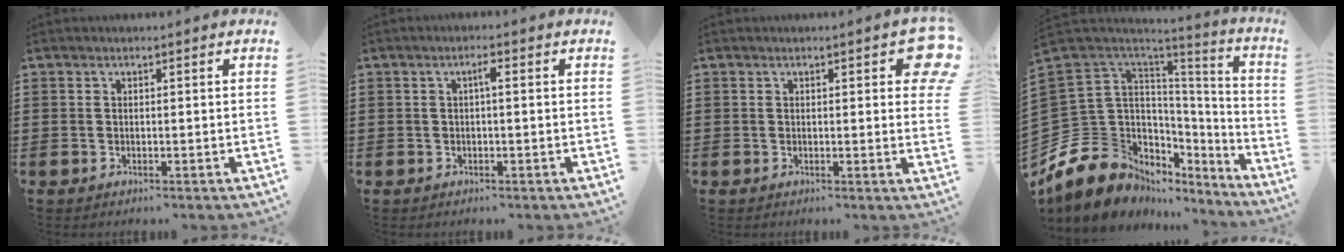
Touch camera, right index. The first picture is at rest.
{"total": 1.6, "force": [0.1, 0.2, 1.5], "torque": [-0.031, 0.004, -0.001]}
{"total": 3.2, "force": [1.5, 1.0, 2.6], "torque": [-0.033, 0.000, 0.020]}
{"total": 13.1, "force": [-7.4, 9.1, 5.7], "torque": [-0.163, -0.024, -0.131]}